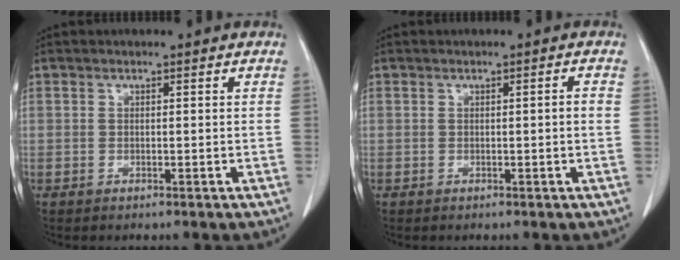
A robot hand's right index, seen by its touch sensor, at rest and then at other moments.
{"total": 1.1, "force": [-0.1, -0.1, 1.1], "torque": [-0.017, 0.001, 0.000]}